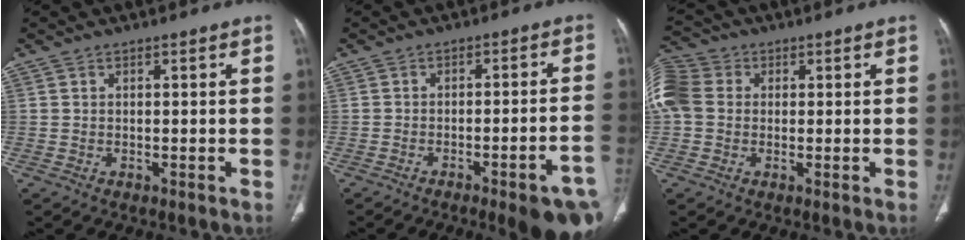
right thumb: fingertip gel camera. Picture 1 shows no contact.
{"total": 13.6, "force": [-7.1, 2.1, 11.4], "torque": [-0.107, 0.035, -0.089]}
{"total": 11.7, "force": [1.6, 9.8, 6.3], "torque": [-0.161, 0.032, 0.027]}